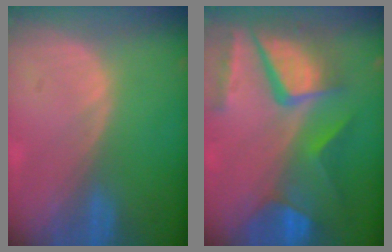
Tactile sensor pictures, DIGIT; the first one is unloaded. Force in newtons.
{"total": 11.5, "press": 9.5, "slide": 6.5}